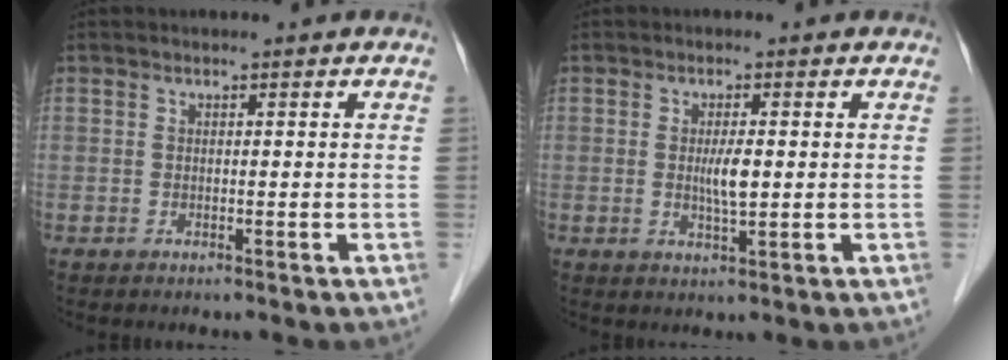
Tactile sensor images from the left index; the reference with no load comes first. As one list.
[{"total": 3.3, "force": [0.2, 0.6, 3.2], "torque": [-0.060, -0.003, 0.004]}]